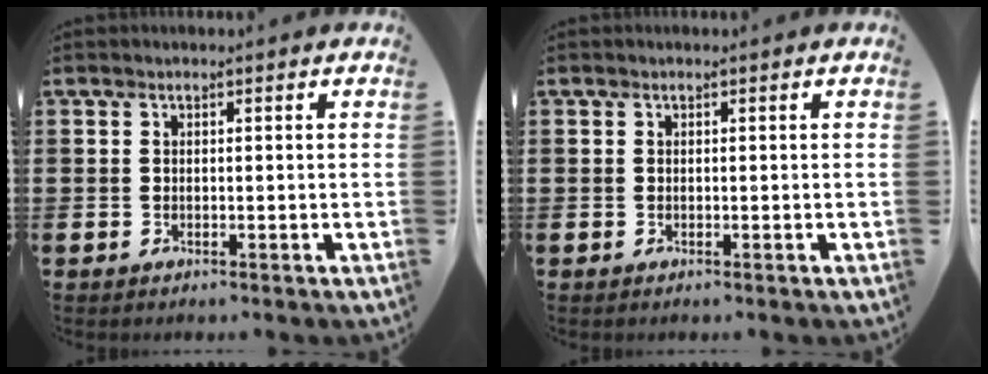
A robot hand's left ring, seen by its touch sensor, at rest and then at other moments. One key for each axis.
{"total": 0.0}